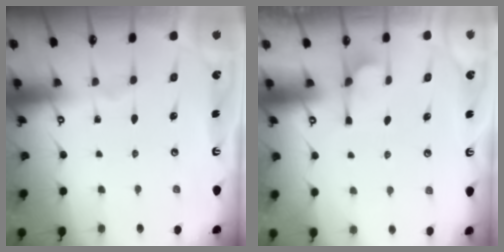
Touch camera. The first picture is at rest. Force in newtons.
{"total": 5.0, "press": 4.8, "slide": 1.3}